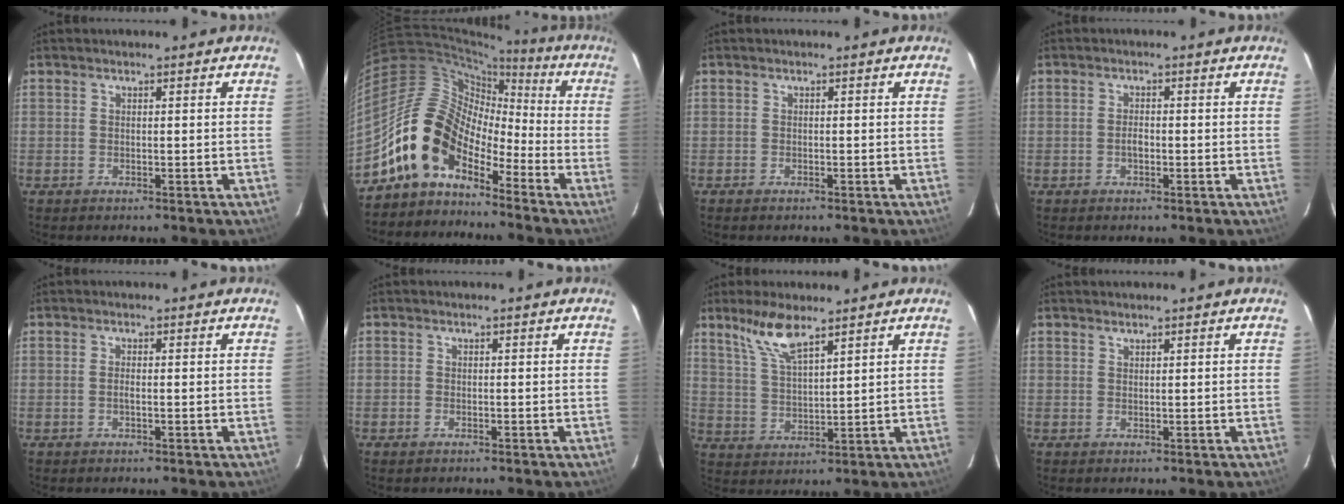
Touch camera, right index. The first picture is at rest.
{"total": 12.8, "force": [-8.6, 7.2, 6.2], "torque": [-0.105, 0.026, -0.173]}
{"total": 0.6, "force": [-0.5, 0.3, 0.2], "torque": [-0.005, -0.002, -0.012]}
{"total": 1.3, "force": [-0.6, 0.5, 1.0], "torque": [-0.022, 0.003, -0.011]}
{"total": 0.9, "force": [-0.3, 0.0, 0.8], "torque": [-0.018, 0.001, -0.006]}
{"total": 1.1, "force": [-0.7, 0.9, 0.1], "torque": [-0.003, 0.002, -0.012]}
{"total": 8.0, "force": [5.7, 2.0, 5.2], "torque": [-0.106, 0.005, 0.122]}
{"total": 0.5, "force": [0.5, 0.1, 0.1], "torque": [-0.001, 0.002, 0.011]}